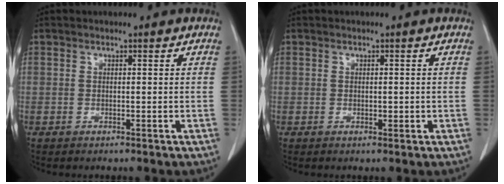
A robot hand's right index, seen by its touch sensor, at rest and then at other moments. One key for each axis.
{"total": 0.9, "fx": -0.1, "fy": 0.4, "fz": 0.8, "tx": -0.012, "ty": -0.002, "tz": 0.001}